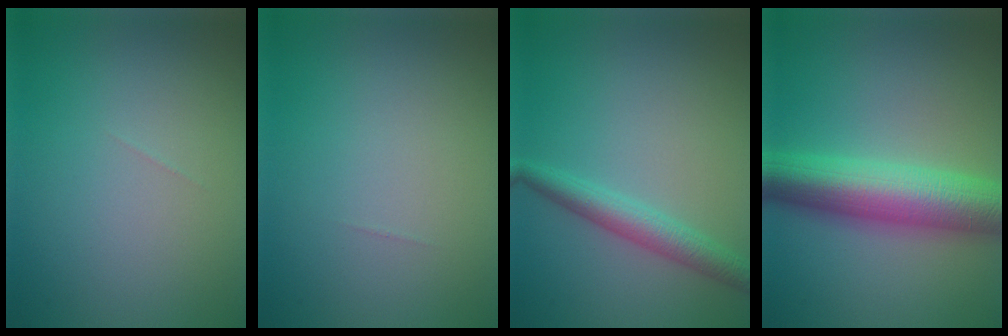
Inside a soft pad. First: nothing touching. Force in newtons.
{"total": 0.0}
{"total": 3.1, "press": 3.1, "slide": 0.1}
{"total": 9.2, "press": 9.2, "slide": 0.1}